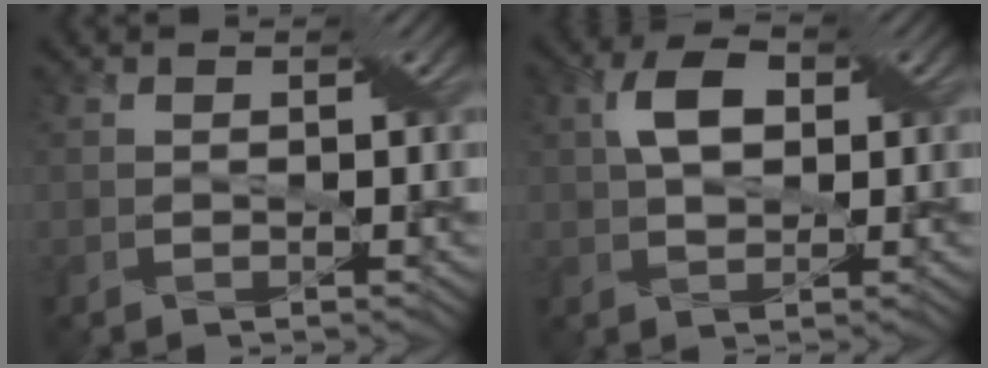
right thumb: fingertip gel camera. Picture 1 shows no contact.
{"total": 5.1, "force": [1.3, 2.9, 4.0], "torque": [-0.076, 0.011, 0.018]}